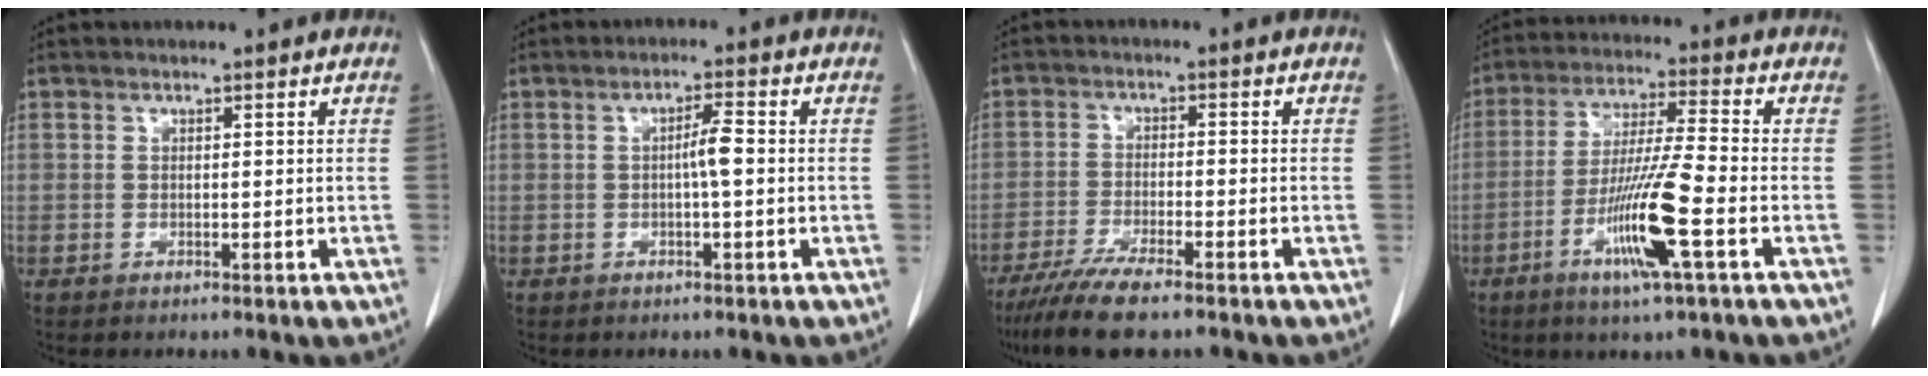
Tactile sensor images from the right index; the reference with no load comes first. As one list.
[{"total": 2.9, "force": [-0.2, 0.0, 2.9], "torque": [-0.051, 0.002, -0.004]}, {"total": 8.3, "force": [-6.5, 0.7, 5.1], "torque": [-0.087, -0.022, -0.110]}, {"total": 11.7, "force": [-4.4, -0.4, 10.8], "torque": [-0.212, -0.015, -0.084]}]